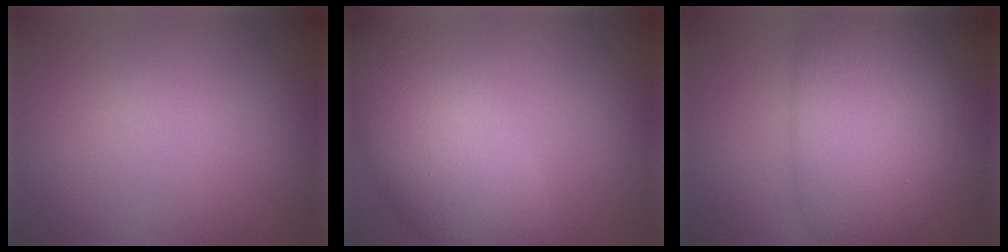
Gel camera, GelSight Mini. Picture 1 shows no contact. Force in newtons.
{"total": 8.3, "press": 8.3, "slide": 0.2}
{"total": 9.0, "press": 8.9, "slide": 0.3}